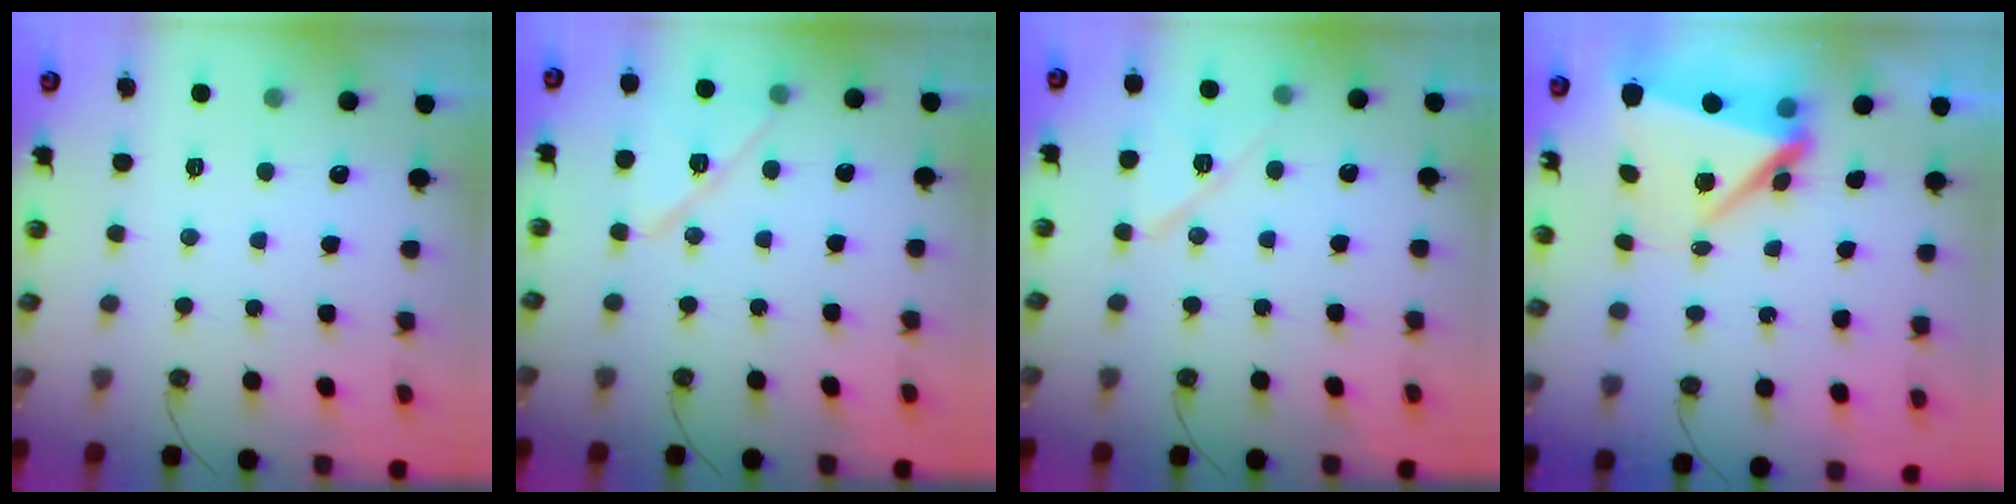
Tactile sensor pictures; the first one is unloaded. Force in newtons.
{"total": 11.5, "press": 11.2, "slide": 2.5}
{"total": 10.6, "press": 10.5, "slide": 1.7}
{"total": 6.8, "press": 6.6, "slide": 1.6}